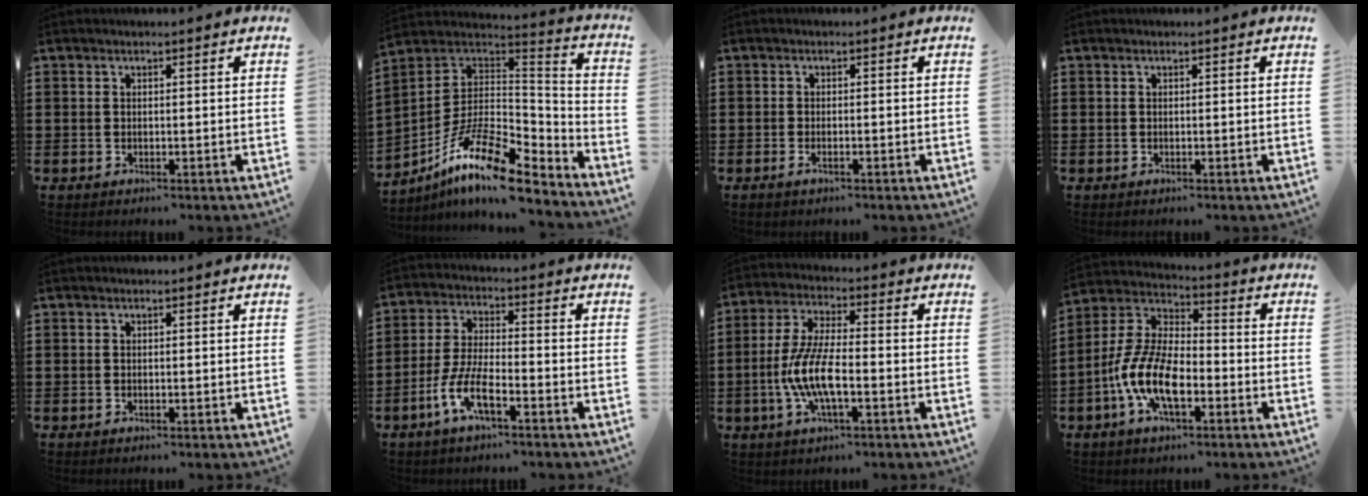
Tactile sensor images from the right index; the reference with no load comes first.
{"total": 15.5, "force": [-9.5, 4.9, 11.3], "torque": [-0.225, 0.015, -0.171]}
{"total": 1.0, "force": [-0.5, 0.1, 0.9], "torque": [-0.019, -0.006, -0.007]}
{"total": 0.0}
{"total": 0.0}
{"total": 7.0, "force": [-4.1, 1.8, 5.4], "torque": [-0.136, -0.011, -0.083]}
{"total": 8.7, "force": [-2.7, 2.2, 8.0], "torque": [-0.182, -0.015, -0.056]}
{"total": 10.6, "force": [-4.3, 4.7, 8.5], "torque": [-0.212, -0.008, -0.086]}